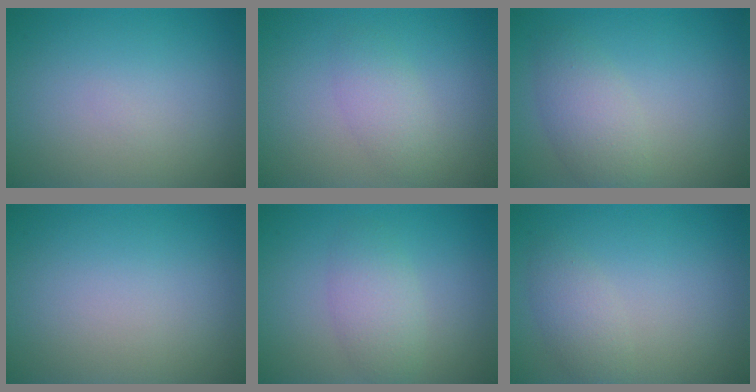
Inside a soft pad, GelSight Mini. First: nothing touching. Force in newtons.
{"total": 2.1, "press": 2.1, "slide": 0.1}
{"total": 3.1, "press": 3.1, "slide": 0.1}
{"total": 0.0}
{"total": 2.7, "press": 2.7, "slide": 0.1}
{"total": 1.9, "press": 1.9, "slide": 0.1}